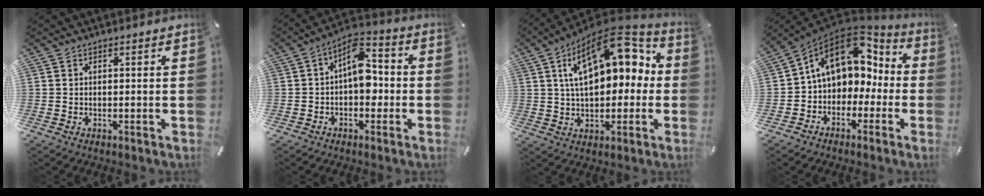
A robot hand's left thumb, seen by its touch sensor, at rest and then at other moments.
{"total": 9.6, "force": [-0.1, 6.1, 7.5], "torque": [-0.108, 0.001, -0.005]}
{"total": 18.8, "force": [6.9, 11.1, 13.5], "torque": [-0.203, -0.030, 0.121]}
{"total": 13.0, "force": [4.4, 10.0, 7.1], "torque": [-0.129, -0.014, 0.081]}